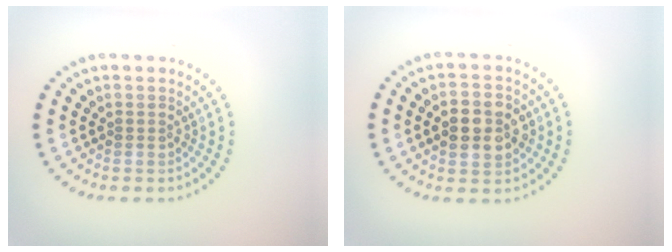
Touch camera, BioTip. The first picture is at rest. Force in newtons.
{"total": 4.8, "press": 4.8, "slide": 0.2}